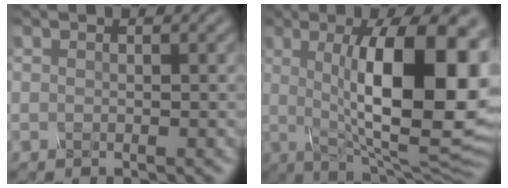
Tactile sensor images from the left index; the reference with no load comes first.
{"total": 15.9, "force": [1.4, 5.5, 14.8], "torque": [-0.182, 0.009, 0.019]}